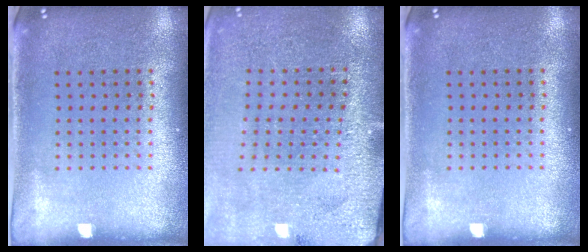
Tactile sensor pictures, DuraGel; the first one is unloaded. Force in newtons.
{"total": 3.0, "press": 3.0, "slide": 0.4}
{"total": 0.0}